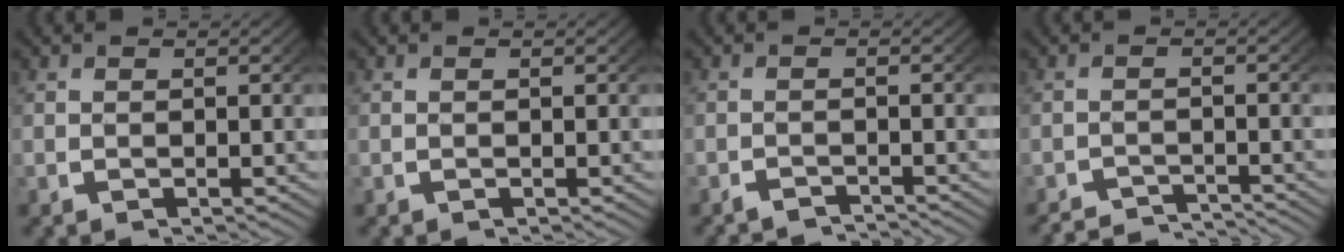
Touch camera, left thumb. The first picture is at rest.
{"total": 0.0}
{"total": 2.2, "force": [-2.2, 0.4, 0.3], "torque": [-0.005, -0.011, -0.038]}
{"total": 4.2, "force": [-4.1, 0.9, 0.8], "torque": [-0.004, -0.018, -0.067]}